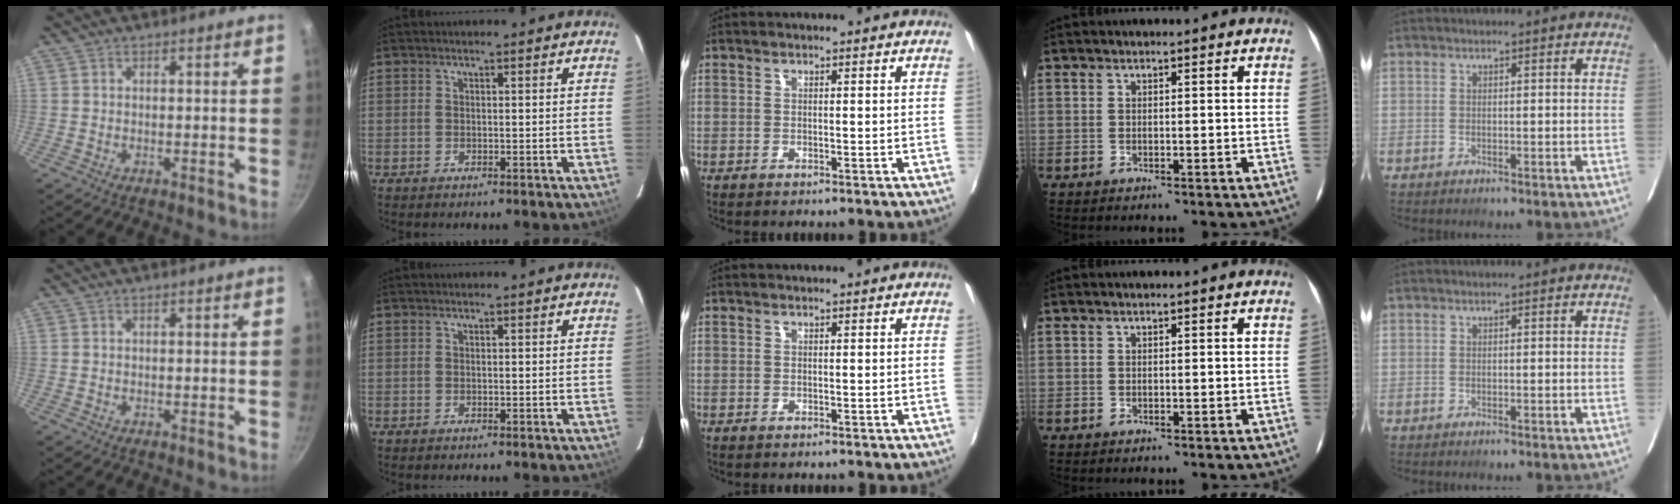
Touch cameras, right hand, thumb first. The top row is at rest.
{}